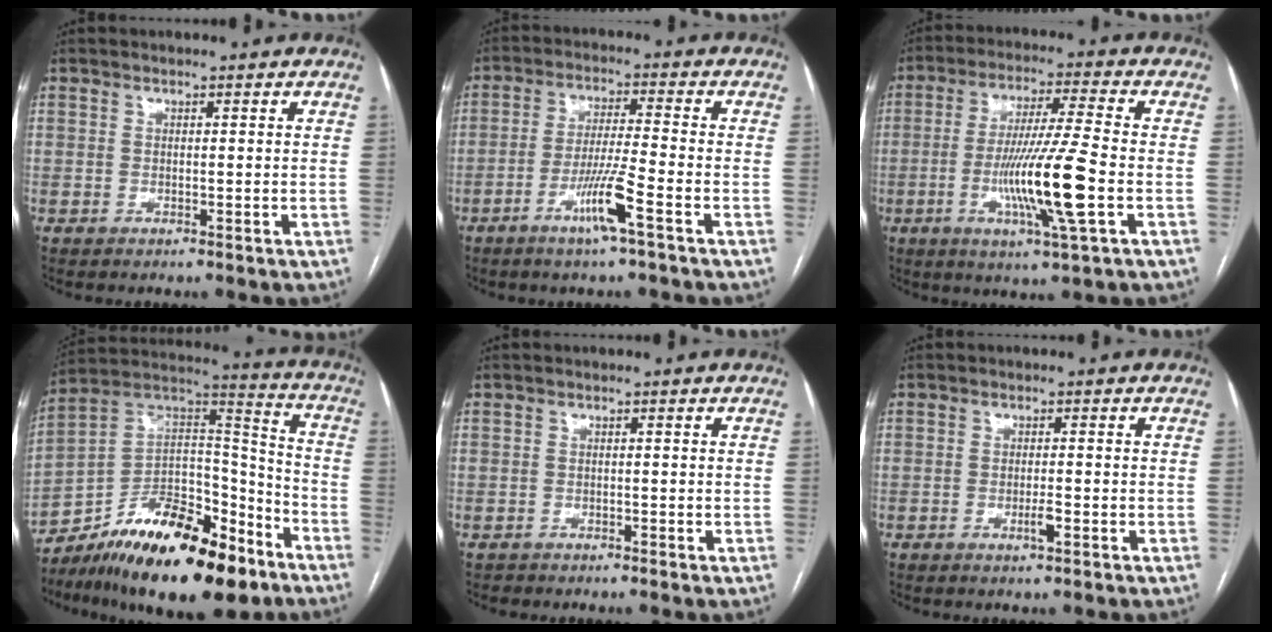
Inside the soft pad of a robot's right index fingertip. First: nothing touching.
{"total": 7.5, "force": [-3.8, -0.7, 6.5], "torque": [-0.122, -0.008, -0.075]}
{"total": 13.0, "force": [-3.3, -0.7, 12.6], "torque": [-0.241, -0.015, -0.063]}
{"total": 23.6, "force": [-15.8, 8.4, 15.4], "torque": [-0.231, 0.032, -0.259]}
{"total": 1.0, "force": [-0.7, 0.6, -0.3], "torque": [0.000, 0.002, -0.018]}
{"total": 1.8, "force": [-0.8, 0.1, 1.6], "torque": [-0.030, -0.002, -0.013]}